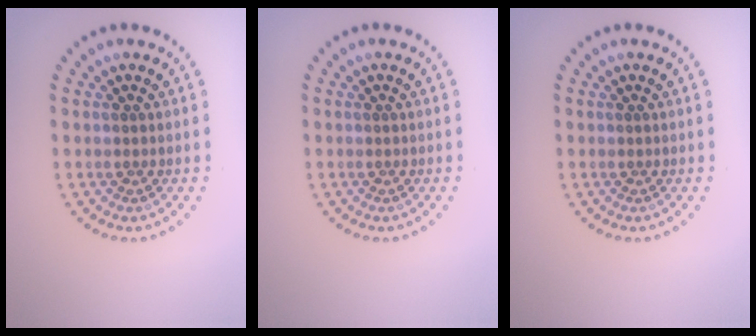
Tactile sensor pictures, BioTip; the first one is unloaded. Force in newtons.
{"total": 0.0}
{"total": 0.0}